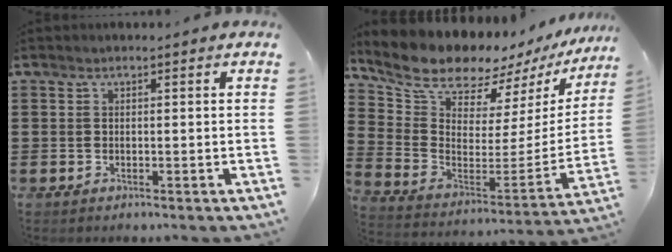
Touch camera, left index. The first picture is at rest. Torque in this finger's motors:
{"motor_torque": [2.11, 0.03, 1.05, 0.20]}